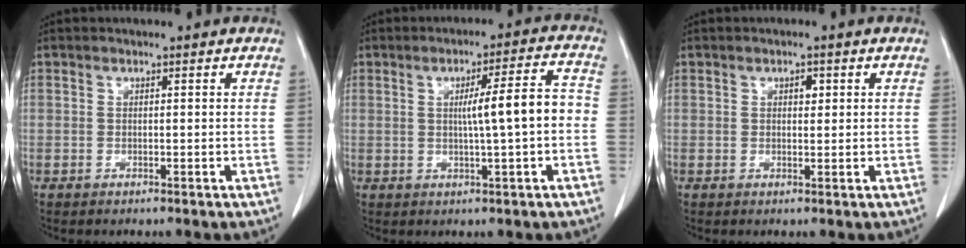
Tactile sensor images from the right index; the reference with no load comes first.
{"total": 7.8, "force": [-0.3, 0.1, 7.8], "torque": [-0.113, 0.015, -0.006]}
{"total": 1.5, "force": [0.5, 0.8, 1.1], "torque": [-0.014, 0.002, 0.007]}